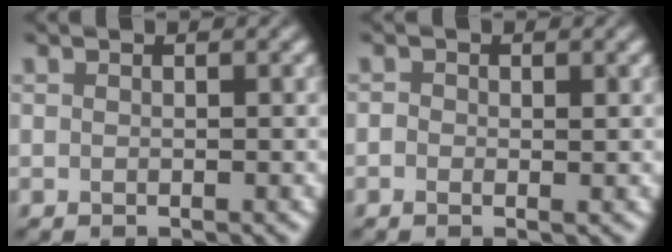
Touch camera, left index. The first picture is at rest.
{"total": 0.9, "force": [-0.3, 0.6, 0.6], "torque": [-0.006, -0.003, -0.009]}